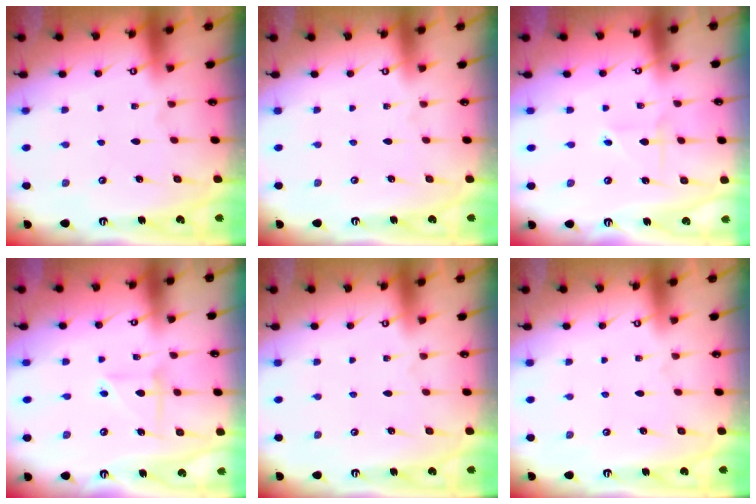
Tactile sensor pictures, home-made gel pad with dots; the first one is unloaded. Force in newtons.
{"total": 0.0}
{"total": 2.6, "press": 2.6, "slide": 0.2}
{"total": 6.2, "press": 6.1, "slide": 1.2}
{"total": 0.0}
{"total": 0.0}